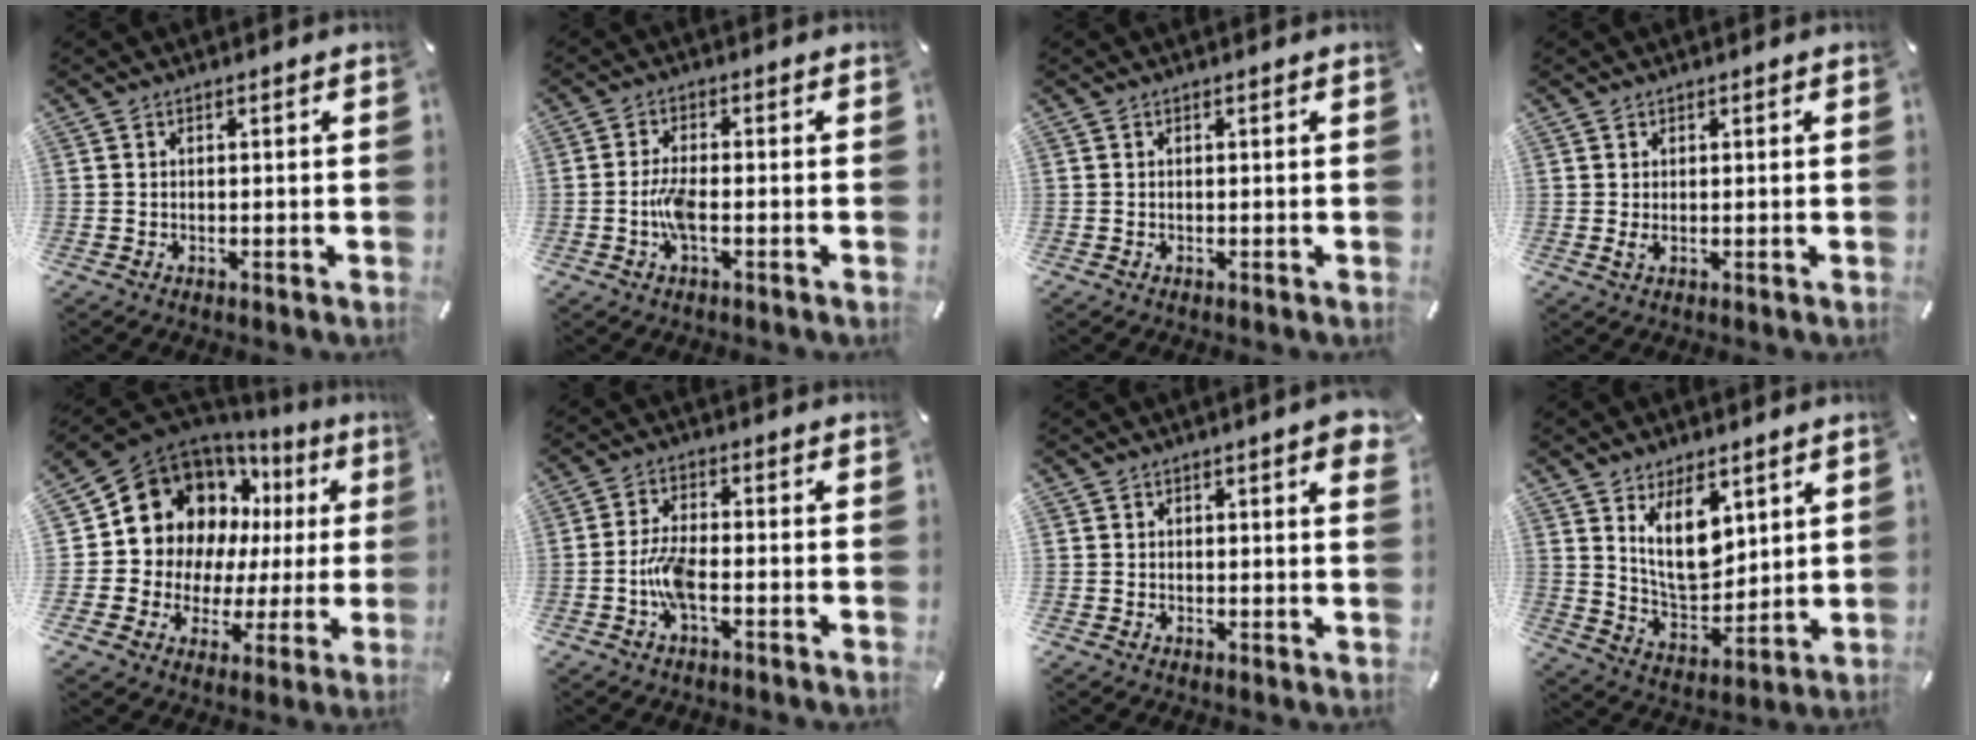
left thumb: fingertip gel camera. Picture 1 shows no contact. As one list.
[{"total": 5.0, "force": [-1.4, 1.6, 4.4], "torque": [-0.105, -0.003, -0.032]}, {"total": 0.0}, {"total": 1.2, "force": [0.3, 0.7, 0.9], "torque": [-0.010, -0.003, 0.004]}, {"total": 15.5, "force": [6.8, 12.7, 5.5], "torque": [-0.092, -0.067, 0.141]}, {"total": 6.4, "force": [-2.1, 2.5, 5.5], "torque": [-0.120, 0.001, -0.040]}, {"total": 2.5, "force": [1.9, 0.9, 1.3], "torque": [-0.012, -0.003, 0.033]}, {"total": 12.5, "force": [6.8, 6.8, 8.0], "torque": [-0.151, -0.036, 0.127]}]